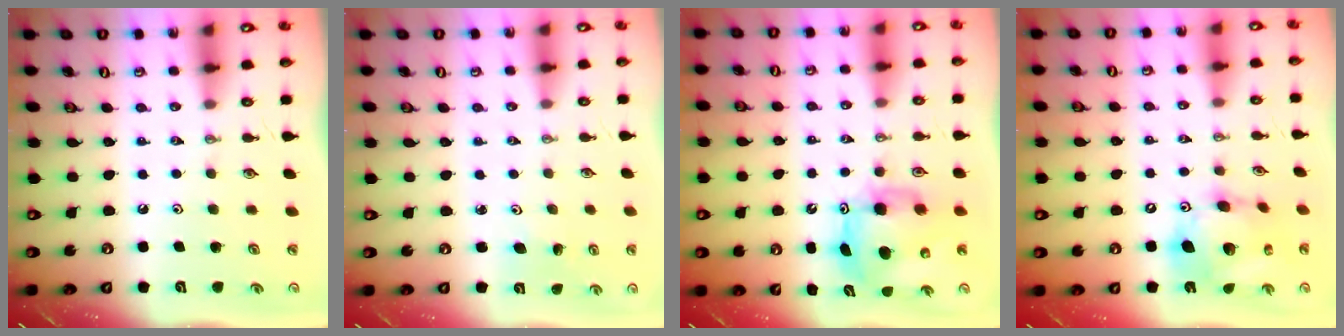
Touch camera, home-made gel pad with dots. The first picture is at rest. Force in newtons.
{"total": 3.9, "press": 3.9, "slide": 0.2}
{"total": 10.2, "press": 10.2, "slide": 0.5}
{"total": 16.0, "press": 15.9, "slide": 2.0}